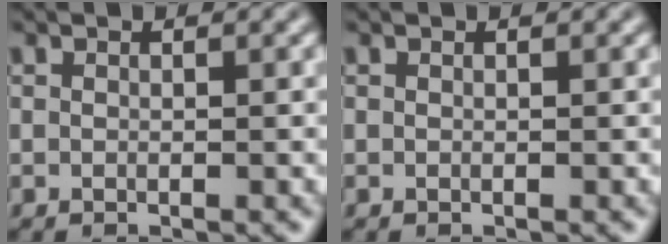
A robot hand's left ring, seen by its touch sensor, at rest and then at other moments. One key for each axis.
{"total": 0.0}